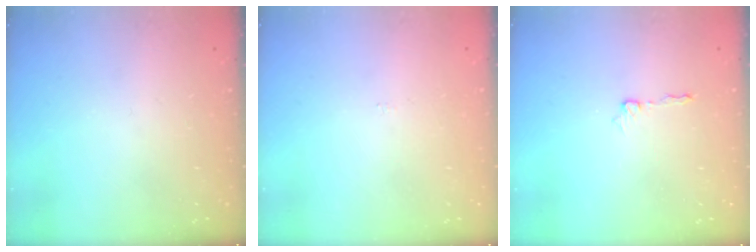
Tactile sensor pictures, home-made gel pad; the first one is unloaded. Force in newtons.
{"total": 0.0}
{"total": 3.7, "press": 3.7, "slide": 0.4}